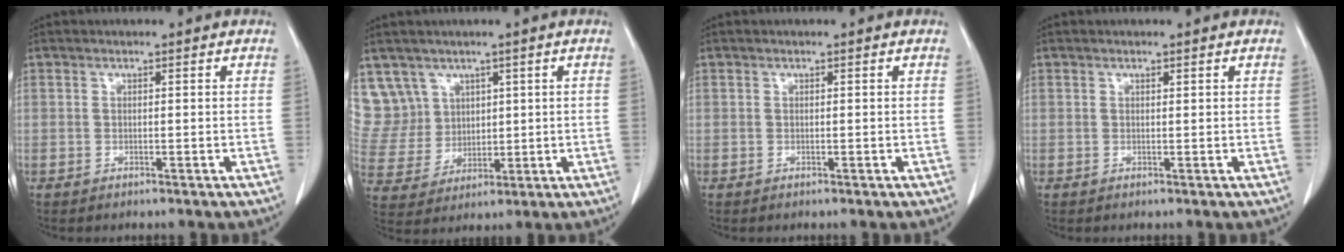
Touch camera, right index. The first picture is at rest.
{"total": 8.9, "force": [5.3, 7.2, 0.2], "torque": [-0.013, 0.031, 0.123]}
{"total": 0.0}
{"total": 0.0}